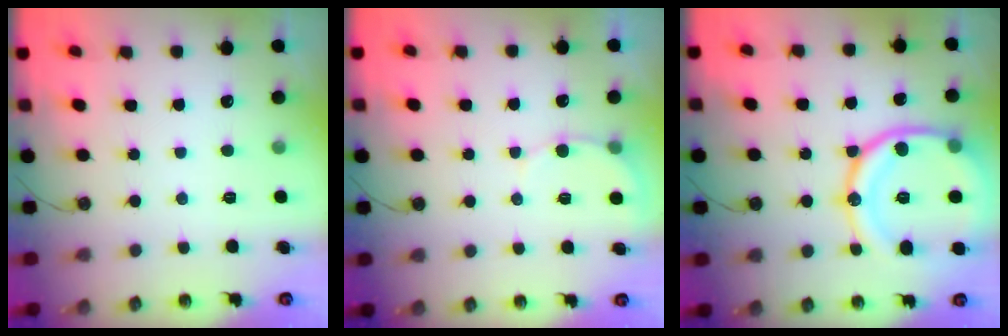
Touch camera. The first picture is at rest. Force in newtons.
{"total": 5.3, "press": 5.3, "slide": 0.4}
{"total": 21.9, "press": 21.7, "slide": 2.5}